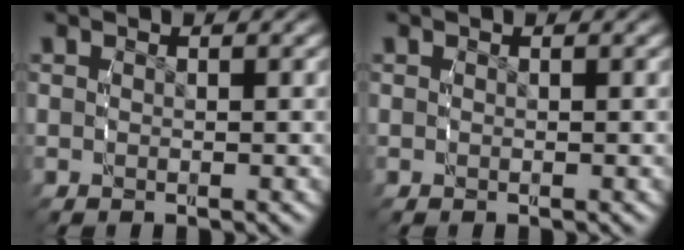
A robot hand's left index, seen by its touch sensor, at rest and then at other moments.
{"total": 0.0}